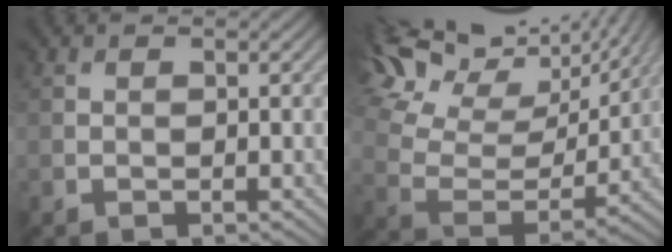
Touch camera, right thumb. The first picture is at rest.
{"total": 15.8, "force": [12.3, 5.8, 8.0], "torque": [-0.198, 0.026, 0.179]}